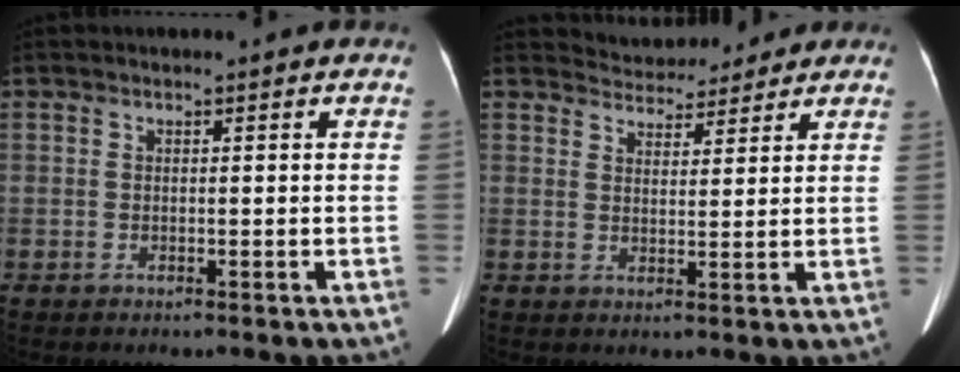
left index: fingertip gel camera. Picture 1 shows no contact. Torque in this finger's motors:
{"motor_torque": [0.45, -0.51, -0.01, -0.01]}